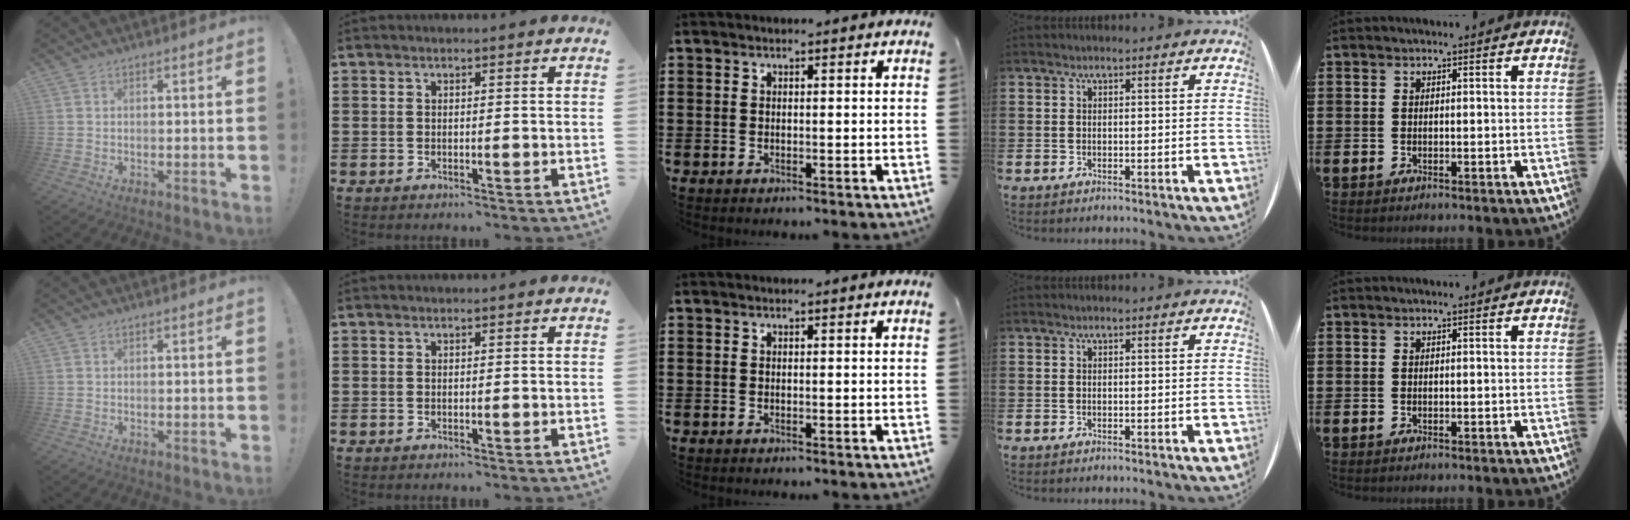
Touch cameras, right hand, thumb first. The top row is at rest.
{}